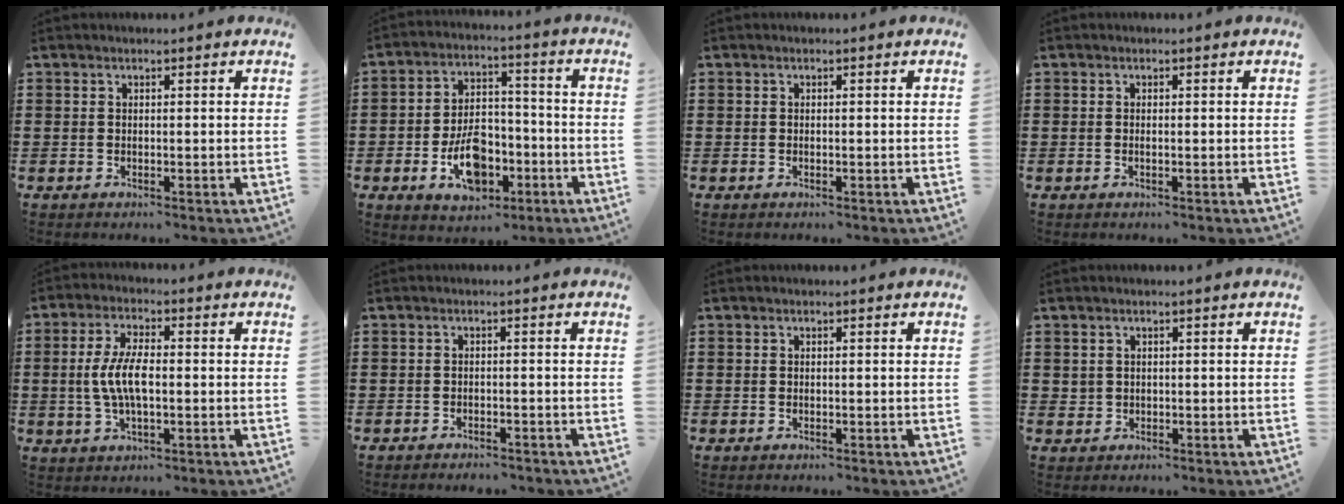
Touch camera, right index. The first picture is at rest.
{"total": 9.3, "force": [-3.4, 5.7, 6.5], "torque": [-0.102, 0.005, -0.064]}
{"total": 0.0}
{"total": 0.5, "force": [-0.1, 0.1, 0.5], "torque": [-0.011, -0.003, -0.001]}
{"total": 6.8, "force": [-0.5, 2.7, 6.2], "torque": [-0.138, -0.003, -0.017]}
{"total": 1.1, "force": [-1.1, 0.1, 0.0], "torque": [-0.005, 0.002, -0.025]}
{"total": 0.0}
{"total": 1.2, "force": [0.4, 1.1, 0.1], "torque": [-0.006, 0.006, 0.007]}